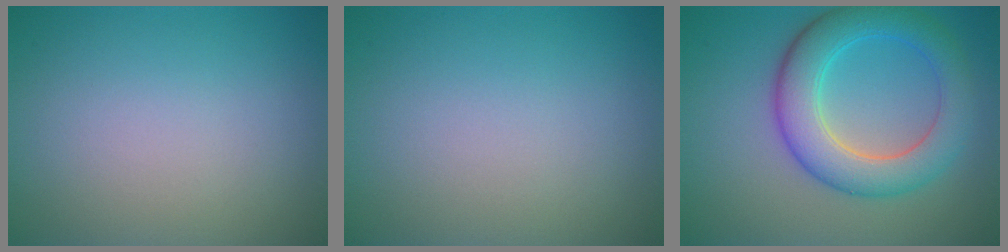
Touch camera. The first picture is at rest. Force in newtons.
{"total": 0.0}
{"total": 6.6, "press": 6.6, "slide": 0.1}